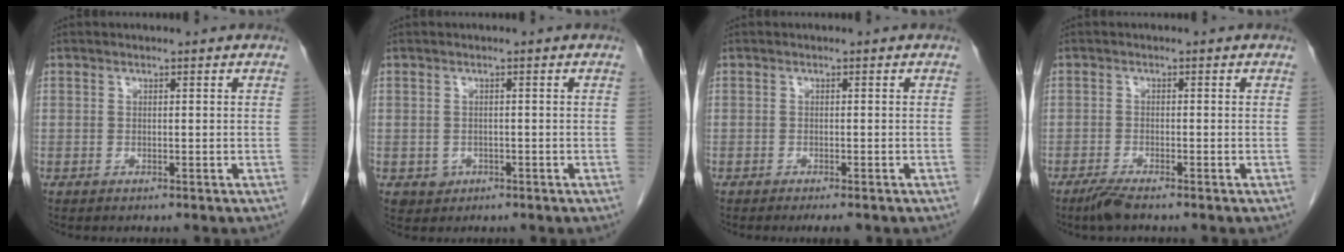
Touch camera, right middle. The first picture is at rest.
{"total": 1.8, "force": [-0.6, 1.7, 0.4], "torque": [-0.004, 0.004, -0.001]}
{"total": 2.4, "force": [-1.9, 0.3, 1.4], "torque": [-0.019, -0.008, -0.024]}
{"total": 2.6, "force": [-2.1, 0.1, 1.5], "torque": [-0.040, -0.008, -0.042]}